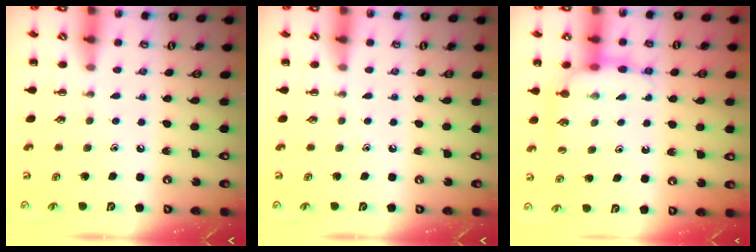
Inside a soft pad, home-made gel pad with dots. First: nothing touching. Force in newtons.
{"total": 0.0}
{"total": 10.0, "press": 9.9, "slide": 1.4}